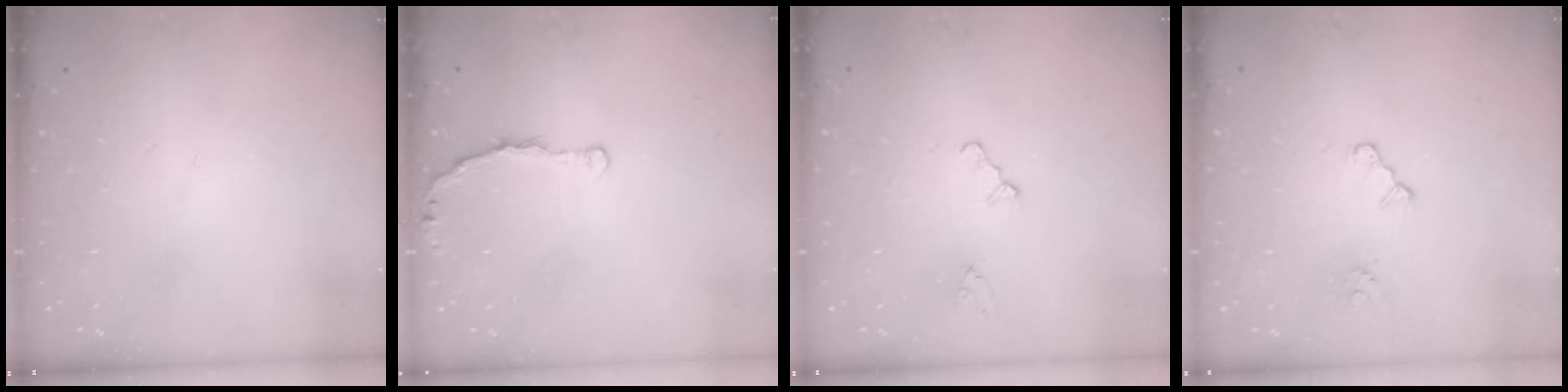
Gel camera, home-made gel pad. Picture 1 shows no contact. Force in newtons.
{"total": 3.6, "press": 3.5, "slide": 0.5}
{"total": 0.5, "press": 0.5, "slide": 0.2}
{"total": 2.6, "press": 2.6, "slide": 0.4}